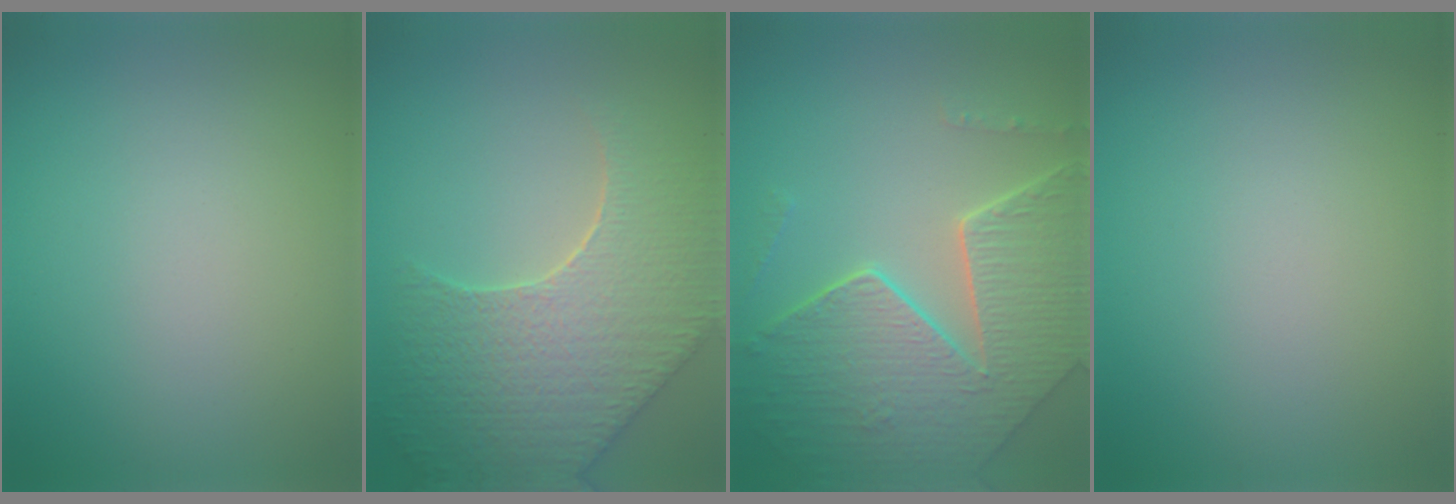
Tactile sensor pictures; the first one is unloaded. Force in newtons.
{"total": 8.5, "press": 6.3, "slide": 5.8}
{"total": 8.4, "press": 6.0, "slide": 5.9}
{"total": 0.0}